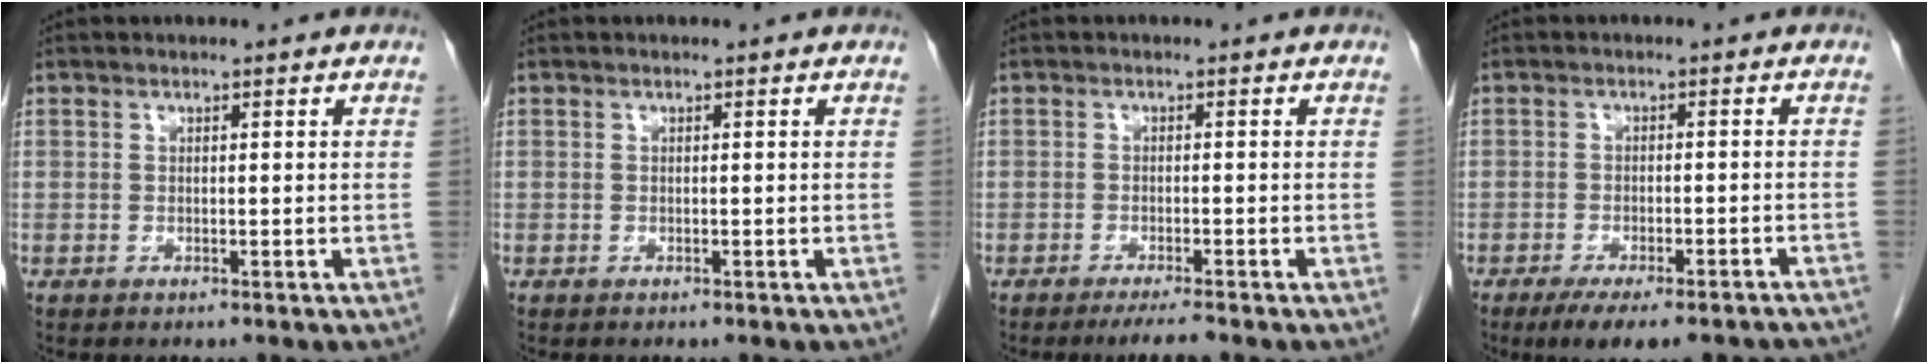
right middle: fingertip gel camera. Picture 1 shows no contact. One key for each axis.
{"total": 0.0}
{"total": 3.1, "fx": -2.5, "fy": 0.0, "fz": 1.9, "tx": -0.029, "ty": -0.006, "tz": -0.041}
{"total": 13.4, "fx": -11.0, "fy": 3.1, "fz": 7.0, "tx": -0.077, "ty": -0.002, "tz": -0.142}